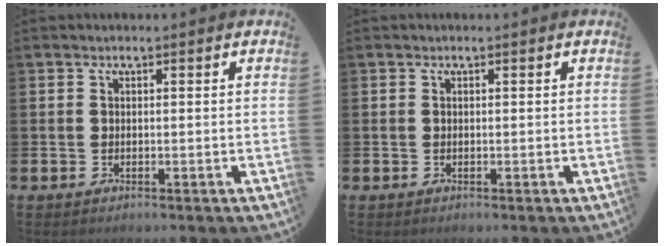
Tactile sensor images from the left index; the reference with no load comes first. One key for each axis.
{"total": 0.0}